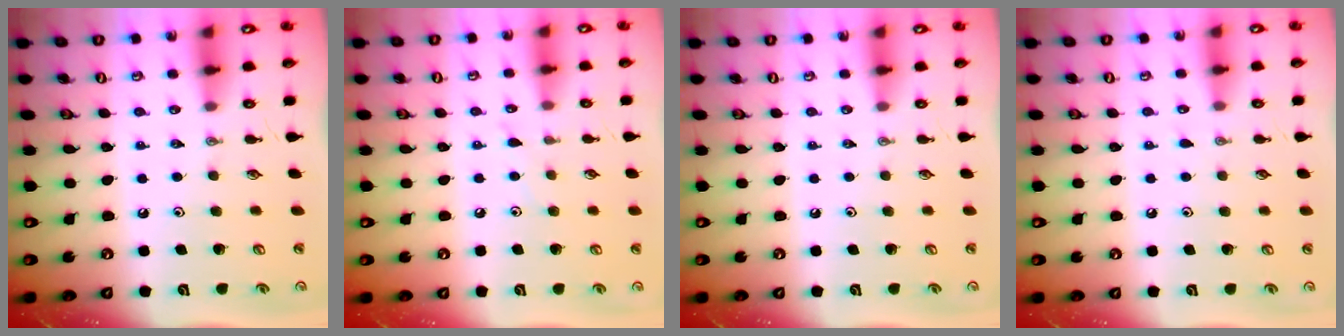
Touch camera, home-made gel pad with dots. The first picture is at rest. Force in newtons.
{"total": 5.4, "press": 5.4, "slide": 0.6}
{"total": 0.0}
{"total": 4.2, "press": 4.2, "slide": 0.5}